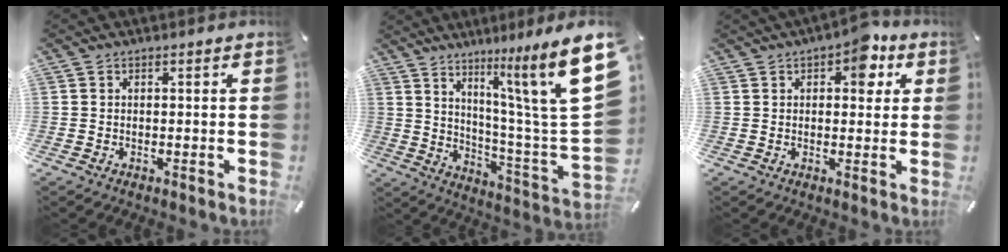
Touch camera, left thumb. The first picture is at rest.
{"total": 22.4, "force": [11.7, 3.2, 18.9], "torque": [-0.266, -0.097, 0.179]}
{"total": 8.2, "force": [3.9, 4.5, 5.6], "torque": [-0.055, -0.015, 0.058]}